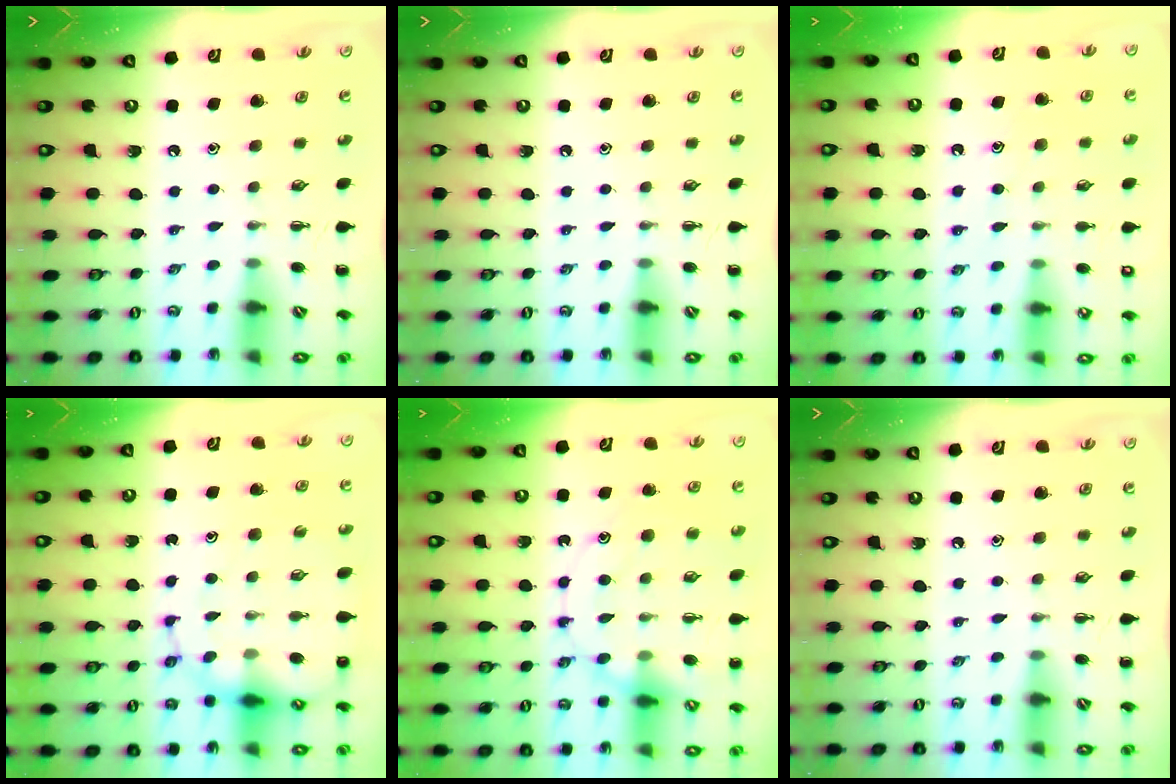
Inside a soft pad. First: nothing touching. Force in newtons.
{"total": 0.0}
{"total": 10.3, "press": 10.2, "slide": 1.3}
{"total": 15.7, "press": 15.3, "slide": 3.7}
{"total": 16.8, "press": 16.7, "slide": 1.6}
{"total": 0.0}